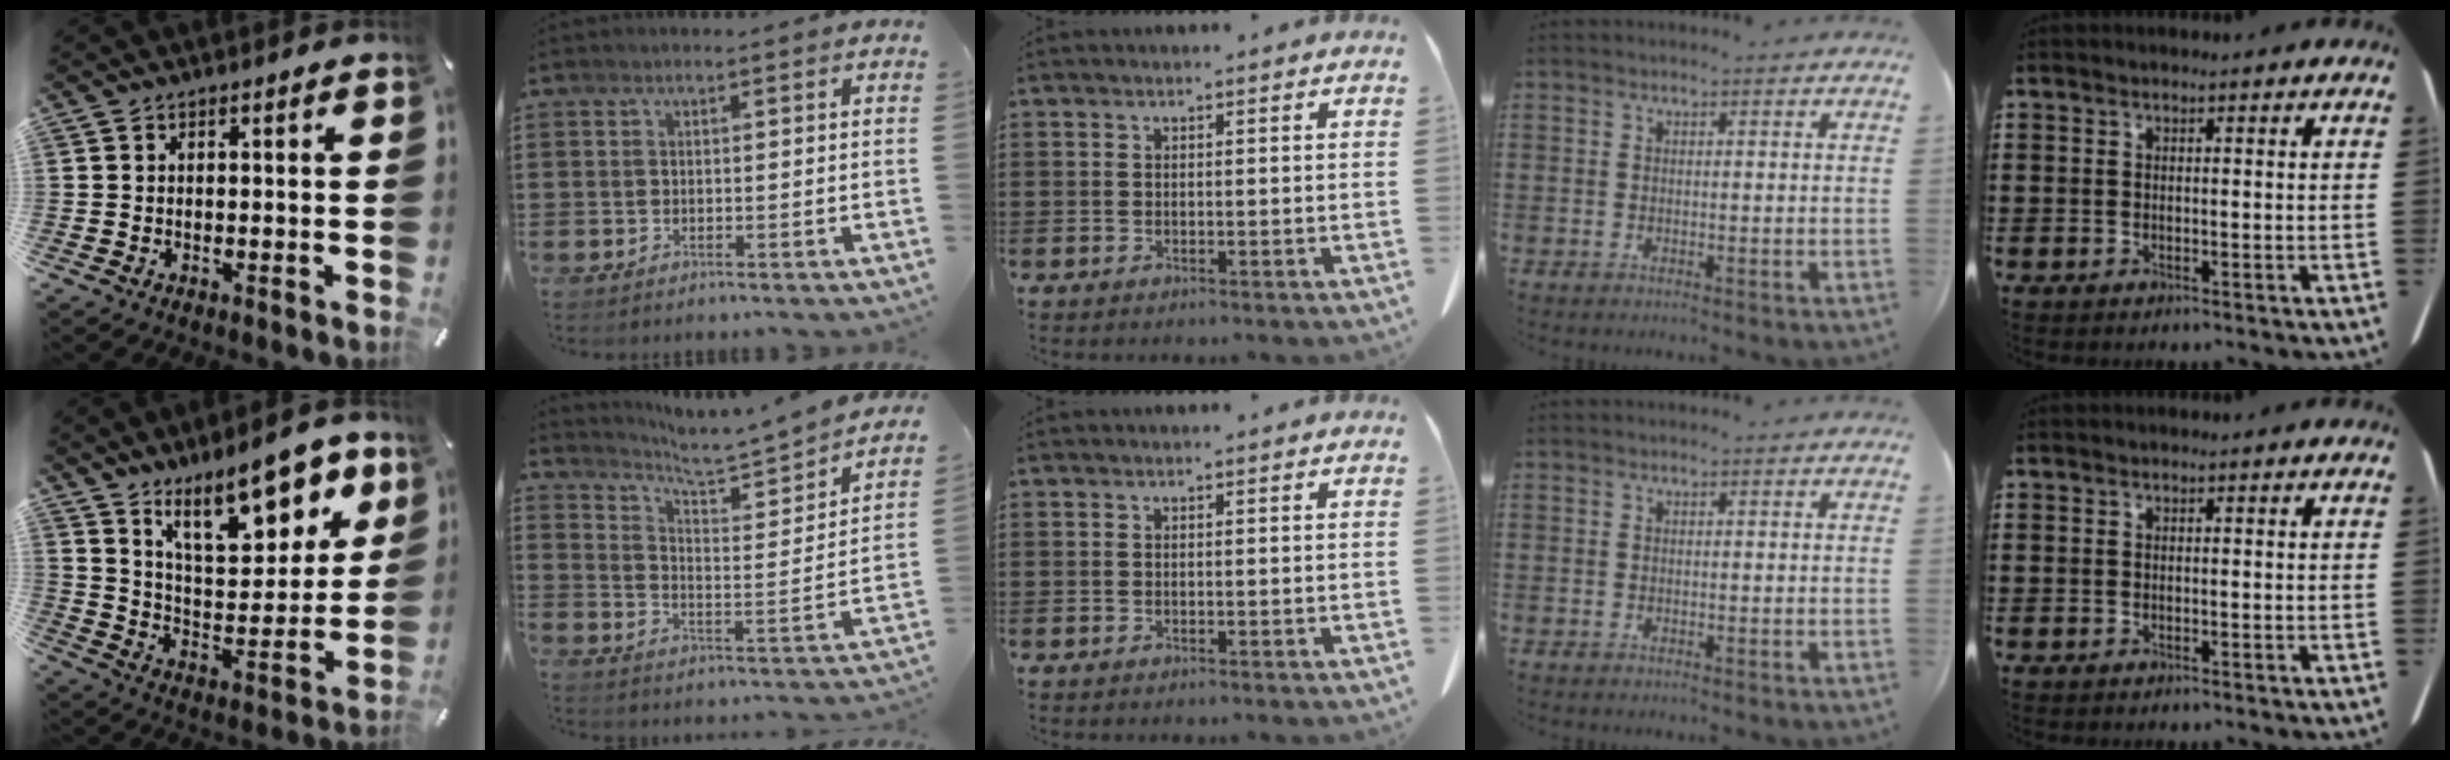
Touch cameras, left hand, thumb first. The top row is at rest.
{"thumb": {"total": 19.7, "force": [13.5, 8.0, 11.8], "torque": [-0.175, -0.082, 0.227]}, "index": {"total": 3.4, "force": [3.3, -0.4, 0.8], "torque": [-0.032, -0.043, 0.041]}}